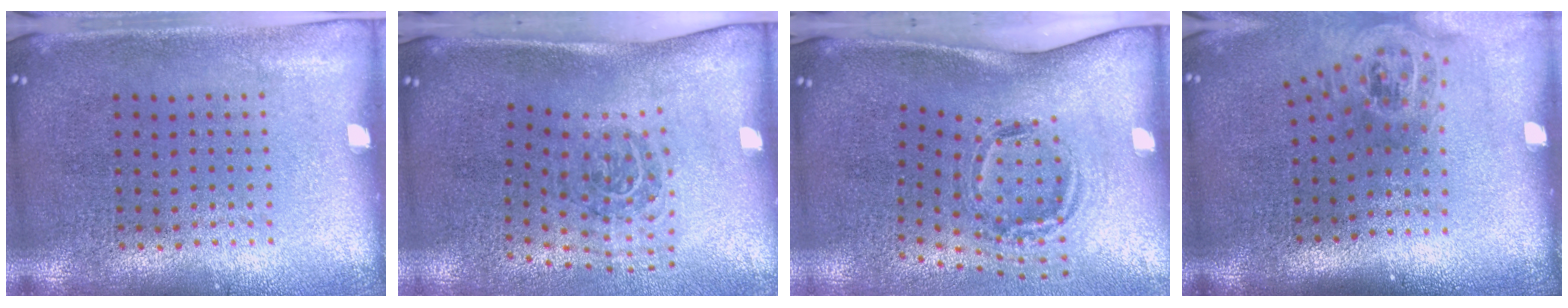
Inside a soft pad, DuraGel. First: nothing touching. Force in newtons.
{"total": 2.0, "press": 1.2, "slide": 1.6}
{"total": 1.9, "press": 1.2, "slide": 1.5}
{"total": 1.6, "press": 1.2, "slide": 1.1}